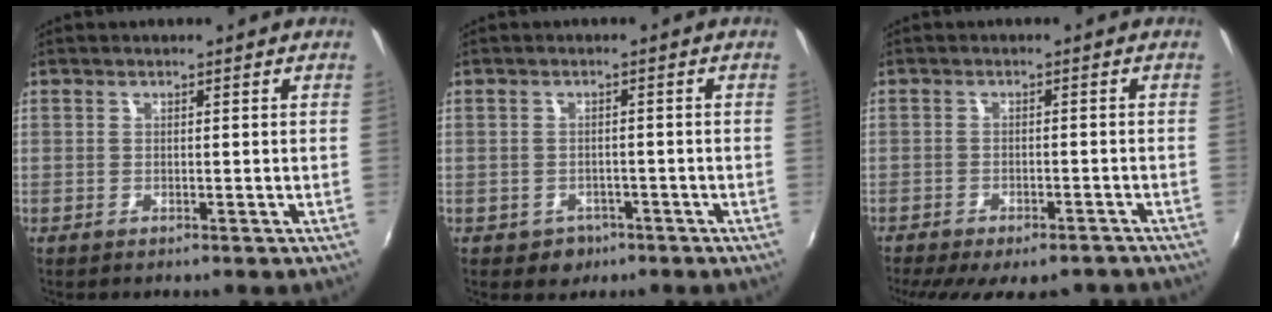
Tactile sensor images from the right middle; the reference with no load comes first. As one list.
[{"total": 3.7, "force": [-1.9, 3.1, 0.8], "torque": [-0.026, 0.000, -0.021]}, {"total": 13.8, "force": [-11.1, 4.7, 6.7], "torque": [-0.139, -0.034, -0.145]}]